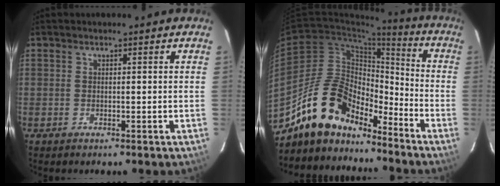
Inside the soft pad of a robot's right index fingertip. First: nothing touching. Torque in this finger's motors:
{"motor_torque": [0.53, -0.63, 0.78, 0.10]}